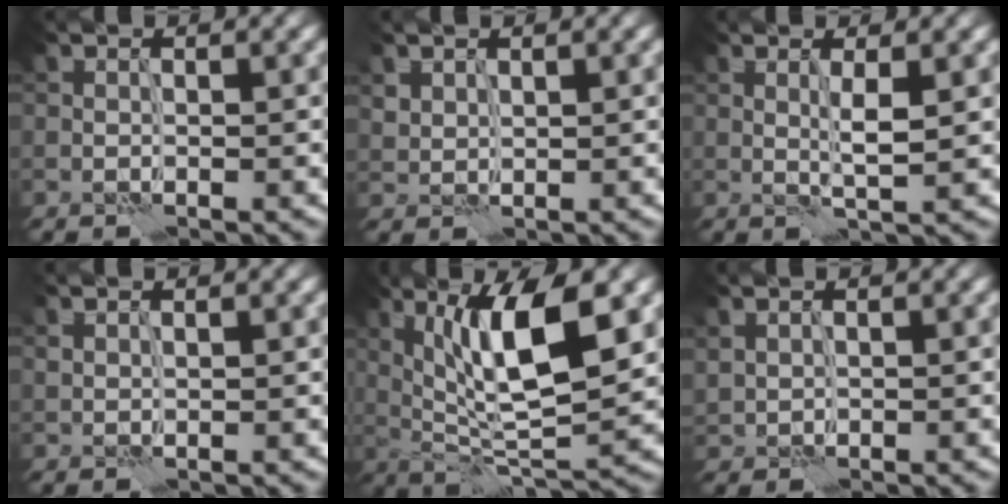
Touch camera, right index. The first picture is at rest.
{"total": 1.3, "force": [1.1, 0.6, 0.3], "torque": [-0.011, -0.002, 0.026]}
{"total": 1.8, "force": [0.4, -0.1, 1.7], "torque": [-0.032, -0.002, 0.007]}
{"total": 0.6, "force": [0.6, 0.0, 0.1], "torque": [-0.006, 0.000, 0.014]}
{"total": 9.9, "force": [3.0, 2.8, 9.0], "torque": [-0.149, -0.004, 0.057]}
{"total": 0.9, "force": [0.8, 0.4, 0.2], "torque": [-0.007, 0.001, 0.021]}